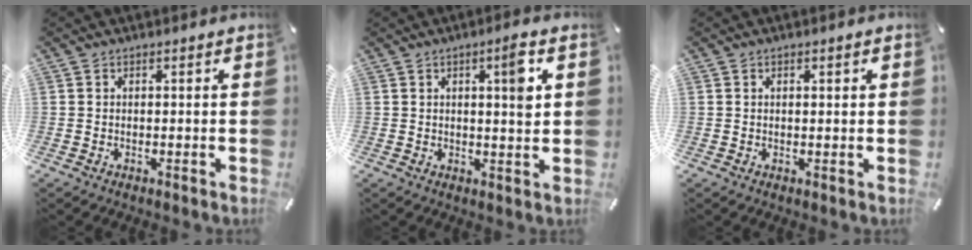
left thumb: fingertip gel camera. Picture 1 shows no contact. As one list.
[{"total": 5.9, "force": [2.0, 1.1, 5.5], "torque": [-0.070, -0.015, 0.022]}, {"total": 0.7, "force": [0.2, 0.3, 0.6], "torque": [-0.011, 0.002, 0.004]}]